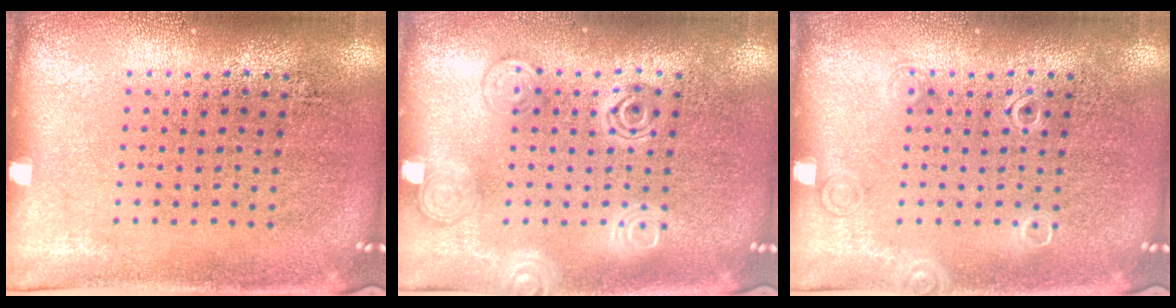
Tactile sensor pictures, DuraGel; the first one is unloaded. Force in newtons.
{"total": 2.6, "press": 2.5, "slide": 0.3}
{"total": 1.0, "press": 1.0, "slide": 0.3}